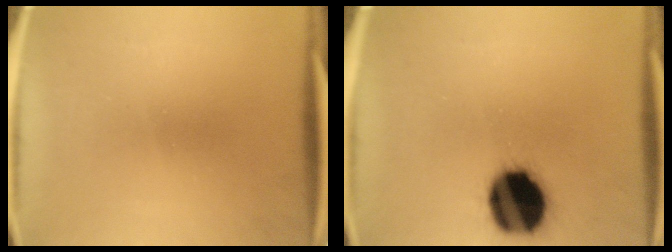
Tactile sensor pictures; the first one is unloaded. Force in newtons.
{"total": 19.1}